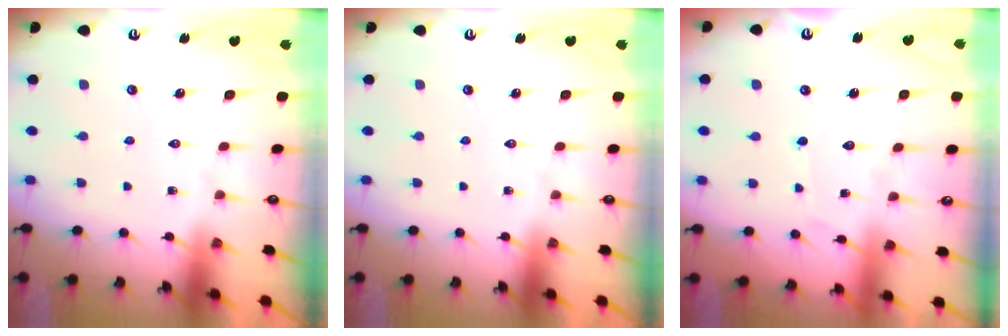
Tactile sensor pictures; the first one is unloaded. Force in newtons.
{"total": 0.0}
{"total": 7.0, "press": 7.0, "slide": 0.8}